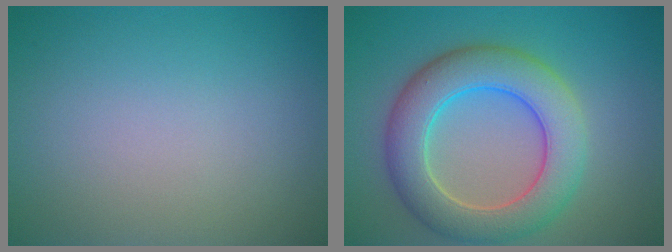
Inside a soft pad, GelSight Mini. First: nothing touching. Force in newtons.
{"total": 7.6, "press": 7.6, "slide": 0.5}